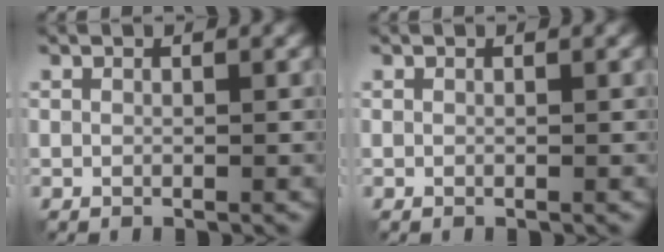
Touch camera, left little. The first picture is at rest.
{"total": 0.0}